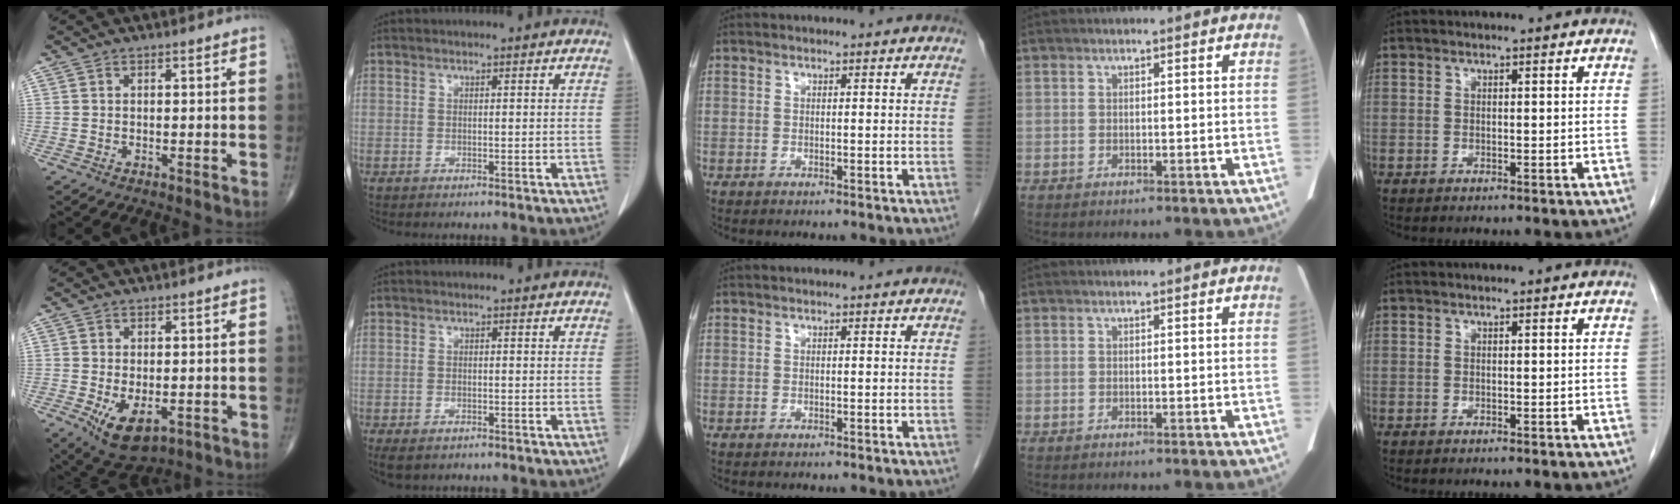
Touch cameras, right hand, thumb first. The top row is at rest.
{"thumb": {"total": 8.1, "force": [-2.6, 4.4, 6.2], "torque": [-0.098, -0.009, -0.029]}, "index": {"total": 3.6, "force": [-2.7, 1.6, 1.8], "torque": [-0.034, -0.009, -0.037]}}